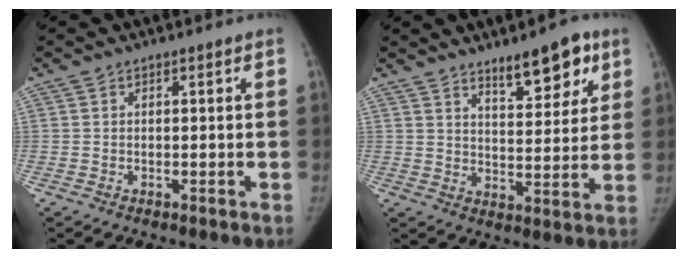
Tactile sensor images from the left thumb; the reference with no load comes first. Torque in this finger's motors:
{"motor_torque": [0.30, 0.42, 0.03, 0.20, 0.03]}